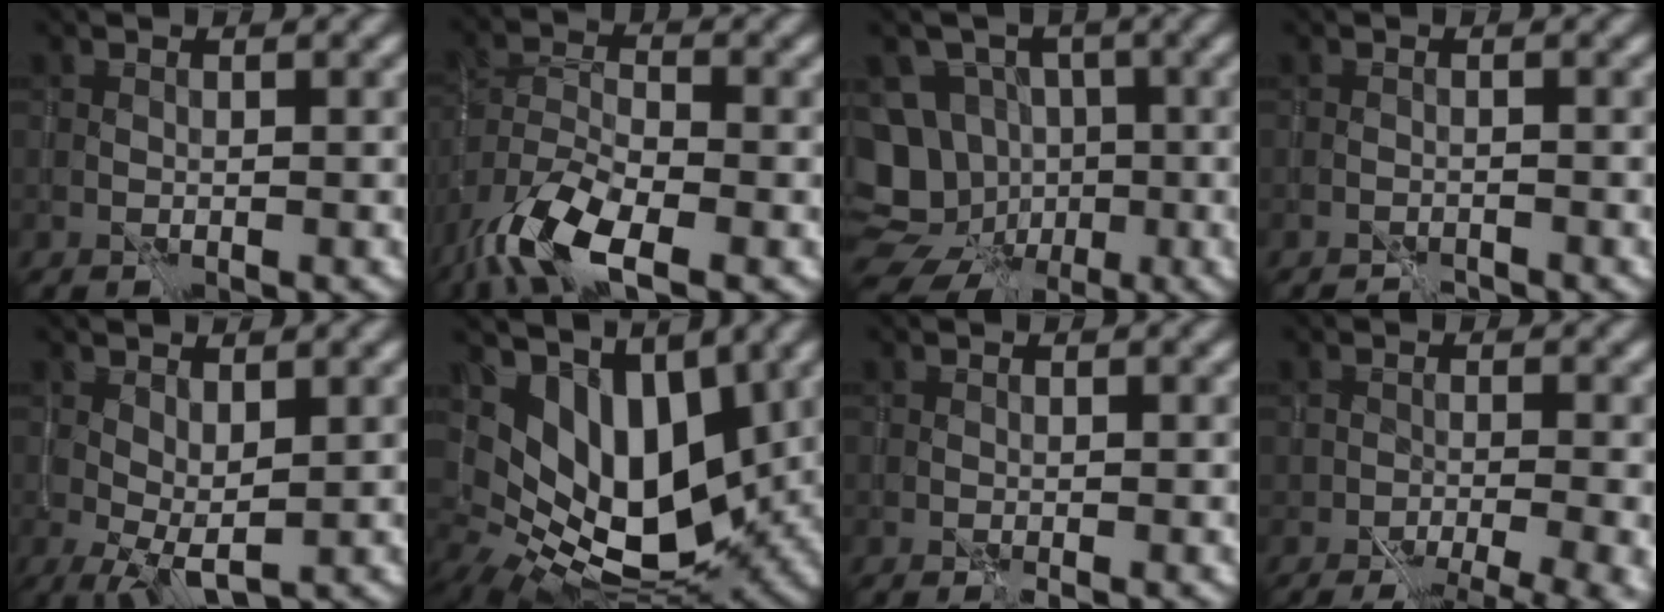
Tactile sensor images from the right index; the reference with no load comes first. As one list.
[{"total": 8.2, "force": [-5.1, 2.7, 5.8], "torque": [-0.106, -0.003, -0.102]}, {"total": 11.4, "force": [-3.3, 10.3, 3.5], "torque": [-0.079, -0.008, -0.052]}, {"total": 0.8, "force": [-0.8, -0.3, -0.2], "torque": [0.006, 0.005, -0.015]}, {"total": 2.7, "force": [0.6, 1.0, 2.4], "torque": [-0.049, -0.006, 0.017]}, {"total": 9.8, "force": [3.5, 5.8, 7.1], "torque": [-0.135, -0.023, 0.067]}, {"total": 0.0}, {"total": 9.1, "force": [-7.1, 2.5, 5.0], "torque": [-0.062, -0.013, -0.073]}]